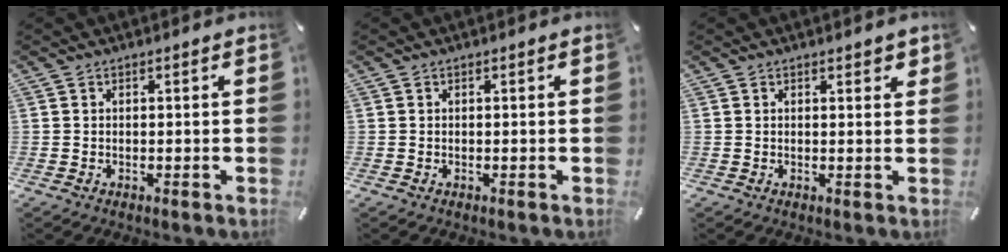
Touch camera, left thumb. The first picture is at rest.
{"total": 0.0}
{"total": 1.3, "force": [1.0, 0.4, 0.6], "torque": [-0.006, -0.003, 0.017]}